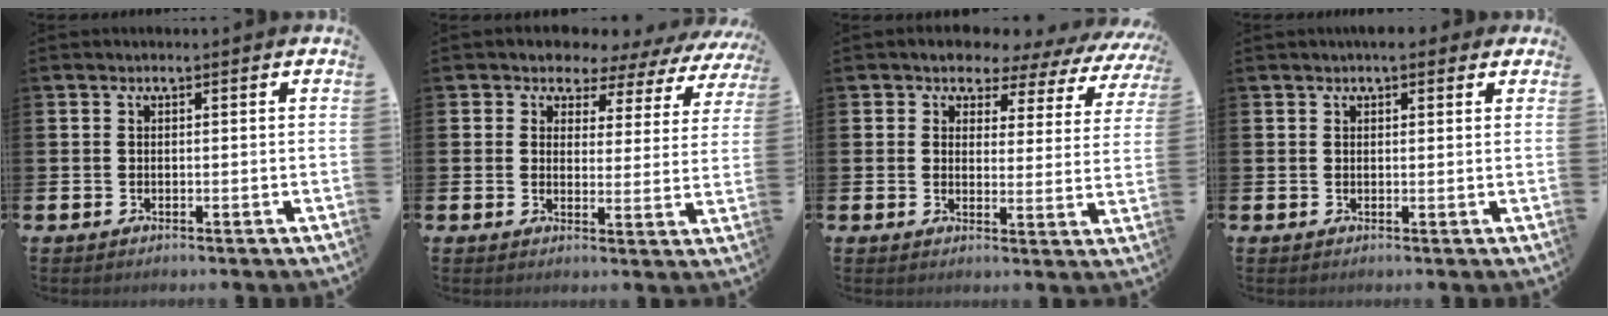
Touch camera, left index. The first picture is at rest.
{"total": 3.4, "force": [2.7, 2.1, 0.2], "torque": [-0.020, -0.028, 0.038]}
{"total": 3.5, "force": [2.8, 1.9, 0.4], "torque": [-0.018, -0.034, 0.037]}
{"total": 2.1, "force": [1.8, 0.7, 0.6], "torque": [-0.003, -0.001, 0.032]}